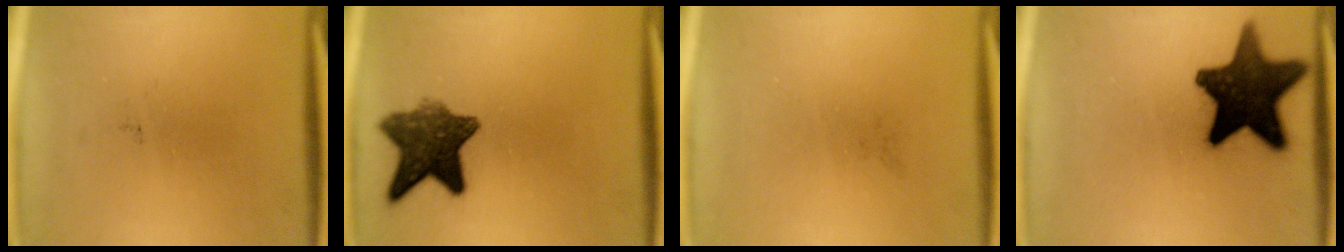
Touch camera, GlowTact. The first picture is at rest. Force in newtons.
{"total": 9.2}
{"total": 0.0}
{"total": 16.7}